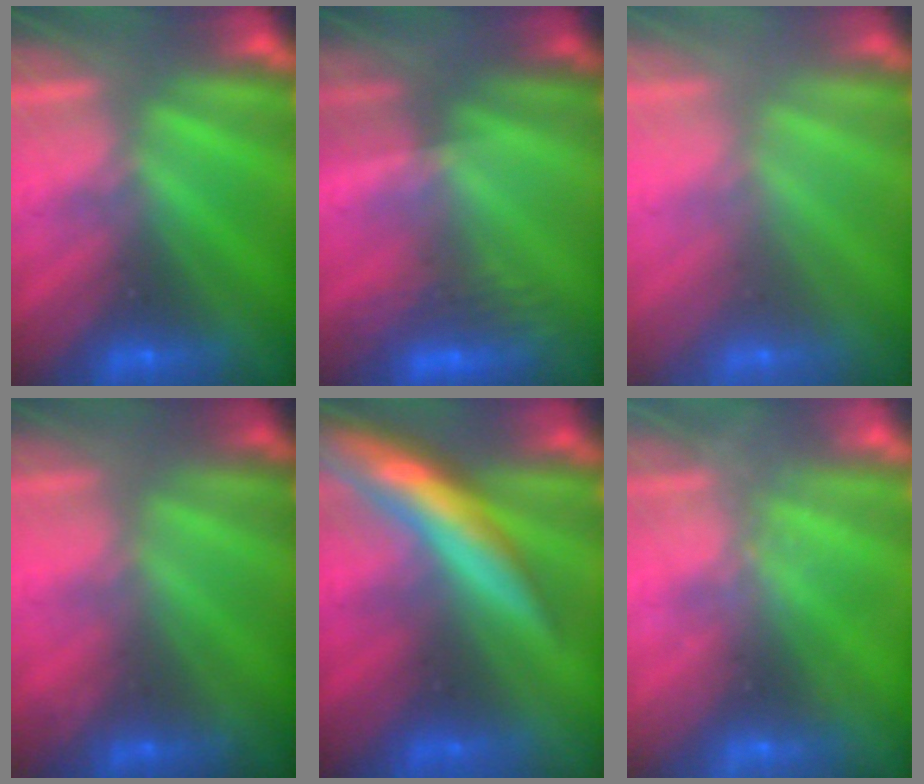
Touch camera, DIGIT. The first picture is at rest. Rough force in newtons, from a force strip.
{"total": 2.8}
{"total": 2.6}
{"total": 1.8}
{"total": 7.8}
{"total": 2.3}